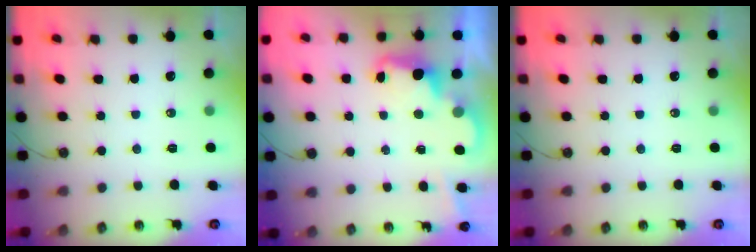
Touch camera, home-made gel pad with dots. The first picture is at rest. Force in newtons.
{"total": 2.5, "press": 2.4, "slide": 0.6}
{"total": 0.0}